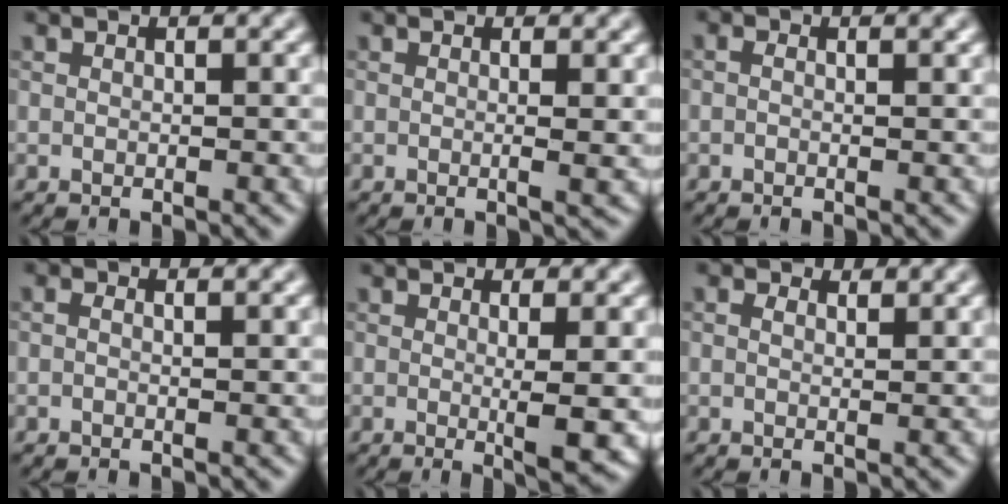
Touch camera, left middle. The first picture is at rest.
{"total": 1.8, "force": [0.2, 0.6, 1.7], "torque": [-0.020, 0.000, -0.002]}
{"total": 1.5, "force": [0.5, 0.7, 1.3], "torque": [-0.007, -0.002, -0.006]}
{"total": 1.8, "force": [0.7, 0.9, 1.4], "torque": [-0.008, 0.005, -0.011]}
{"total": 3.5, "force": [0.2, 0.6, 3.4], "torque": [-0.047, -0.009, 0.002]}
{"total": 2.1, "force": [1.4, 1.0, 1.2], "torque": [-0.019, -0.005, 0.010]}